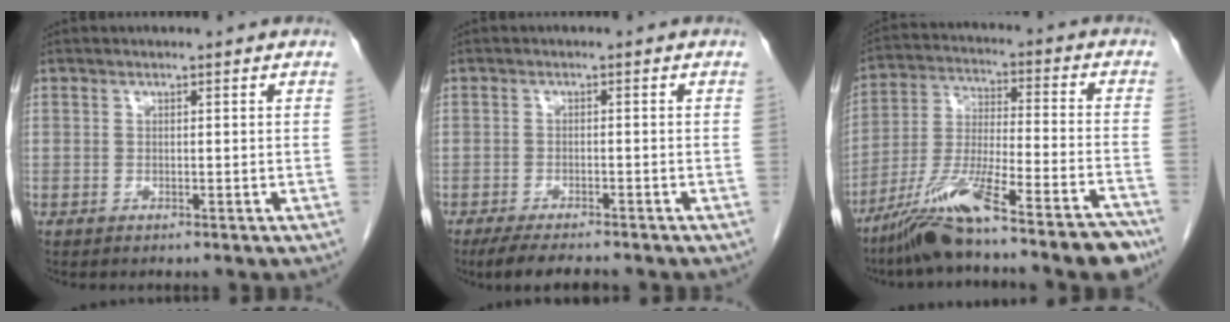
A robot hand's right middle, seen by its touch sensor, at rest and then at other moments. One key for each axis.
{"total": 6.1, "fx": -5.2, "fy": 0.9, "fz": 3.0, "tx": -0.051, "ty": -0.015, "tz": -0.083}
{"total": 18.3, "fx": -14.0, "fy": 1.2, "fz": 11.8, "tx": -0.197, "ty": -0.010, "tz": -0.239}